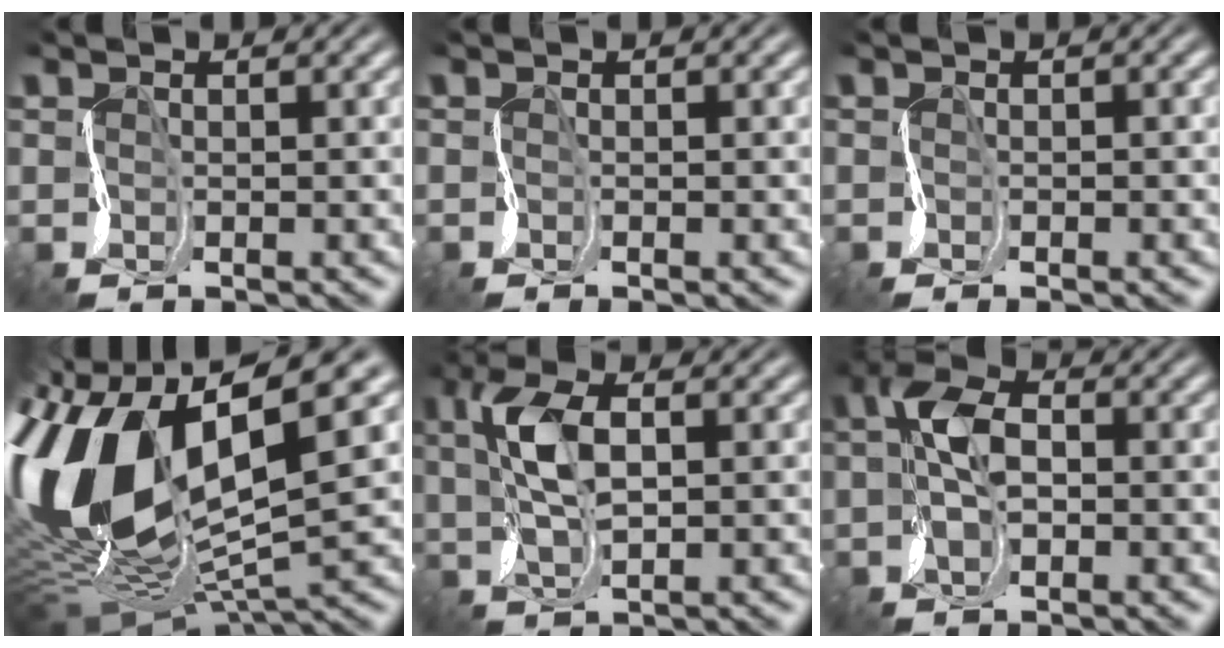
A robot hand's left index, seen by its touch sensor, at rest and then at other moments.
{"total": 1.5, "force": [-0.3, 0.5, 1.4], "torque": [-0.013, -0.002, -0.007]}
{"total": 1.6, "force": [-0.6, 0.4, 1.5], "torque": [-0.019, -0.001, -0.006]}
{"total": 14.7, "force": [1.6, 6.6, 13.0], "torque": [-0.285, 0.004, 0.034]}
{"total": 4.6, "force": [1.3, 1.9, 4.0], "torque": [-0.092, 0.013, 0.018]}
{"total": 4.8, "force": [0.0, 2.8, 3.9], "torque": [-0.080, 0.010, -0.009]}